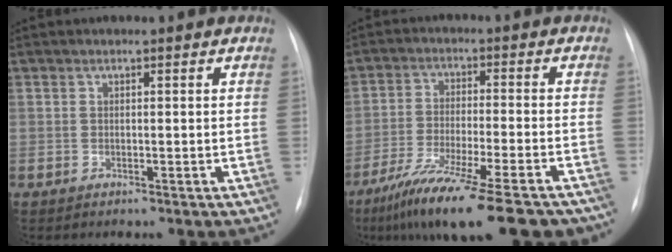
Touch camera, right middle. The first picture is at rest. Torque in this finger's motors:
{"motor_torque": [1.17, -0.97, 0.31, 0.10]}